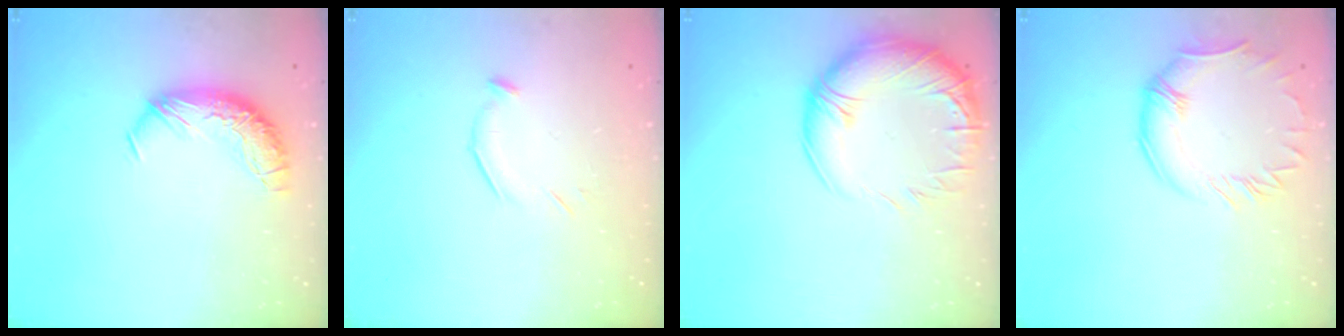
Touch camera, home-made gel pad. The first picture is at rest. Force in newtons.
{"total": 5.6, "press": 5.5, "slide": 1.1}
{"total": 6.0, "press": 4.5, "slide": 4.0}
{"total": 2.6, "press": 2.5, "slide": 0.9}